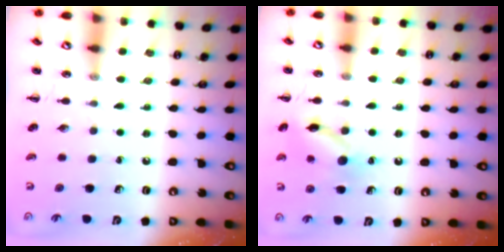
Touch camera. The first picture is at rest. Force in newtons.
{"total": 12.0, "press": 12.0, "slide": 0.6}